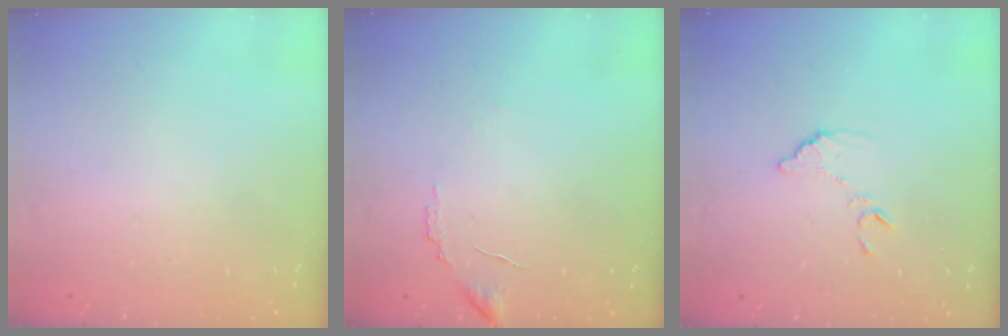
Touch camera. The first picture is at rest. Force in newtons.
{"total": 6.9, "press": 6.9, "slide": 0.4}
{"total": 8.4, "press": 8.4, "slide": 0.4}